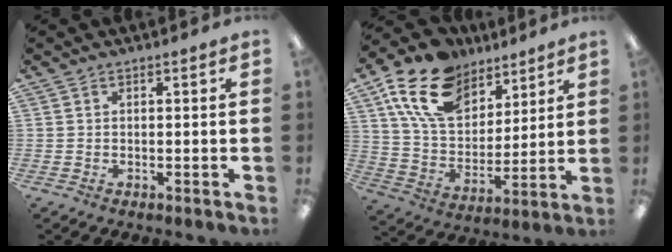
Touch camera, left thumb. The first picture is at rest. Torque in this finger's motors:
{"motor_torque": [0.44, 0.55, 1.68, -1.09, 0.43]}